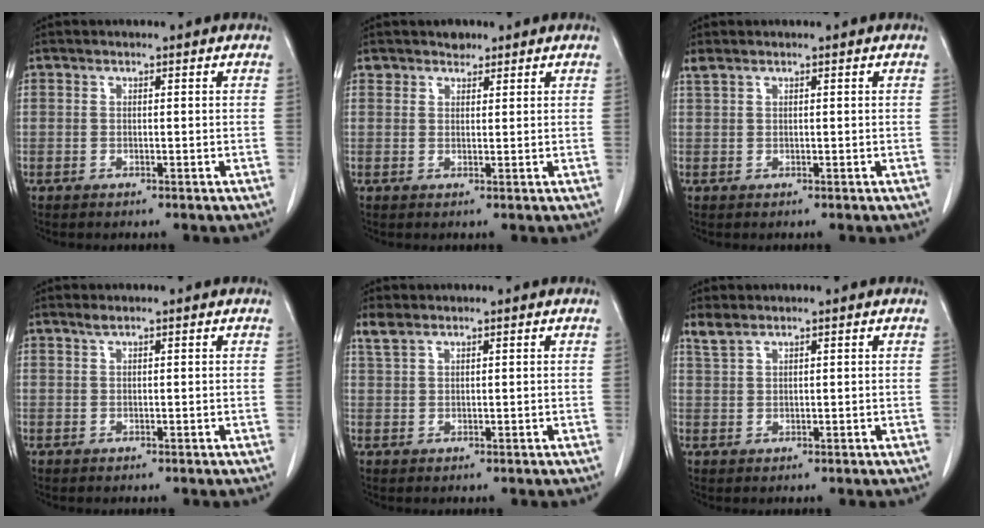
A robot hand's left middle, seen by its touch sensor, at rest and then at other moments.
{"total": 1.7, "force": [1.4, 1.0, 0.1], "torque": [0.002, 0.001, 0.019]}
{"total": 0.9, "force": [0.8, 0.2, 0.4], "torque": [-0.019, 0.014, 0.023]}
{"total": 0.8, "force": [0.6, -0.1, 0.5], "torque": [-0.016, 0.002, 0.016]}
{"total": 2.1, "force": [1.7, 0.7, 1.0], "torque": [-0.033, 0.013, 0.042]}
{"total": 2.0, "force": [1.8, 0.4, 0.8], "torque": [-0.026, 0.011, 0.043]}